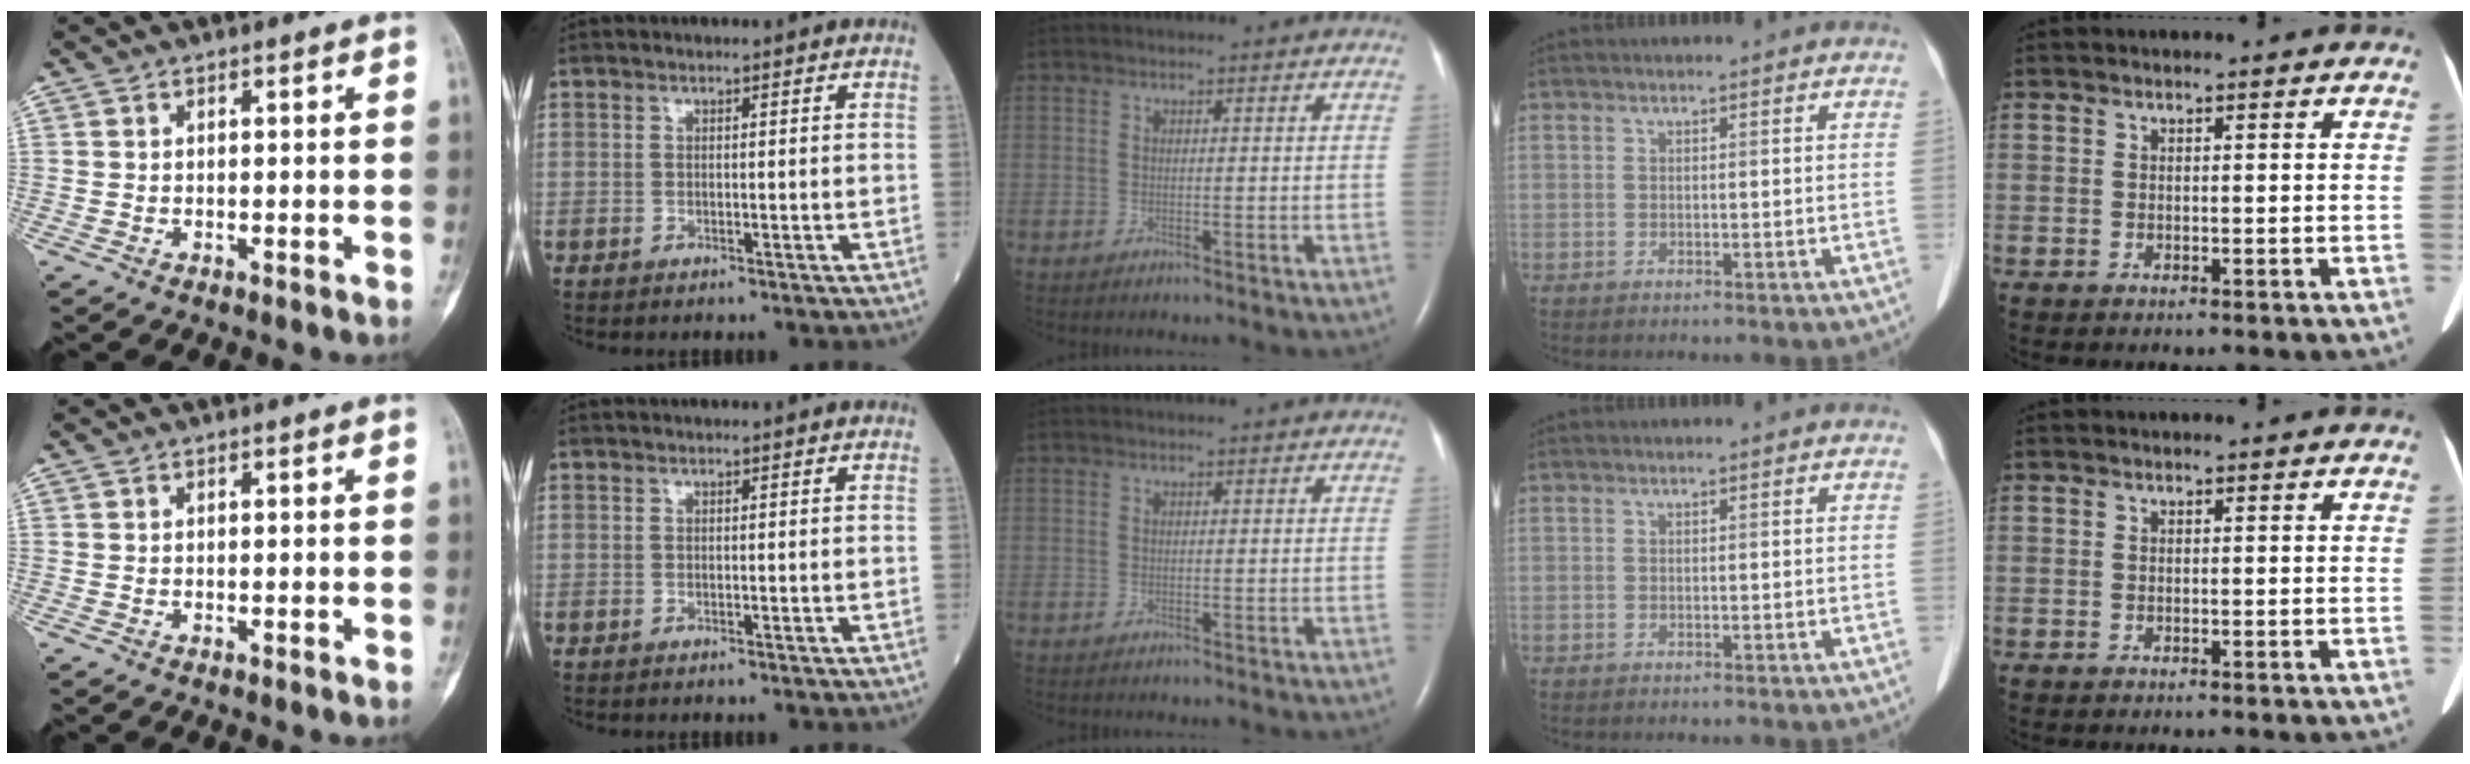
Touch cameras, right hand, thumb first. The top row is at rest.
{}